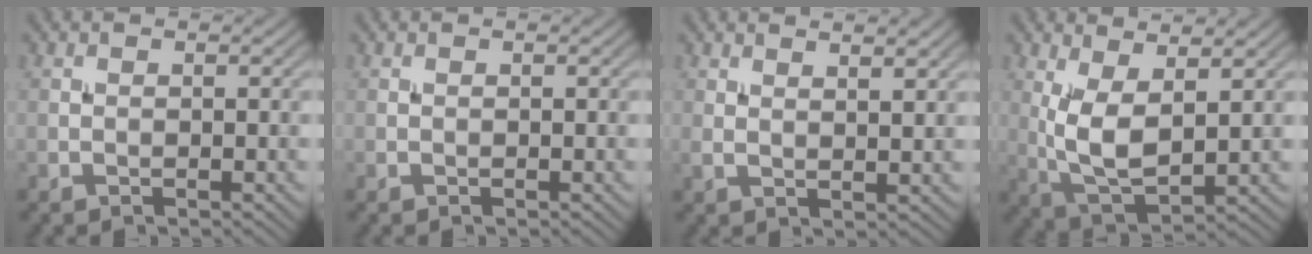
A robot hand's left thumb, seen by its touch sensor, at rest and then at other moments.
{"total": 0.0}
{"total": 3.4, "force": [2.4, 0.6, 2.3], "torque": [-0.033, -0.005, 0.044]}
{"total": 7.5, "force": [2.0, 3.1, 6.6], "torque": [-0.147, -0.004, 0.040]}